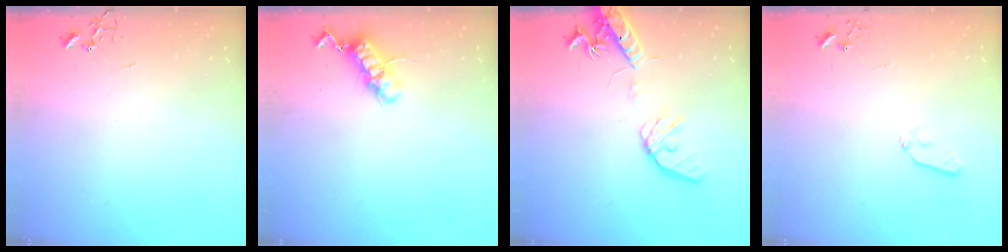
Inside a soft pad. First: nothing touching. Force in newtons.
{"total": 11.8, "press": 11.8, "slide": 1.2}
{"total": 16.5, "press": 16.2, "slide": 2.8}
{"total": 6.0, "press": 5.9, "slide": 0.9}